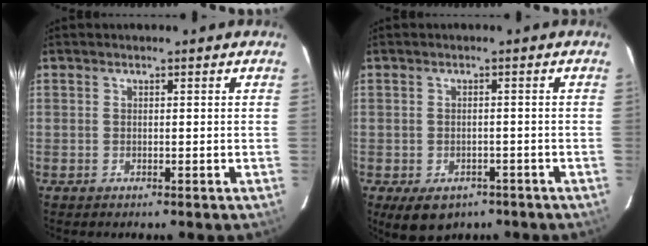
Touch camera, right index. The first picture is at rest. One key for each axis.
{"total": 7.6, "fx": -4.9, "fy": 4.5, "fz": 3.8, "tx": -0.073, "ty": -0.015, "tz": -0.058}